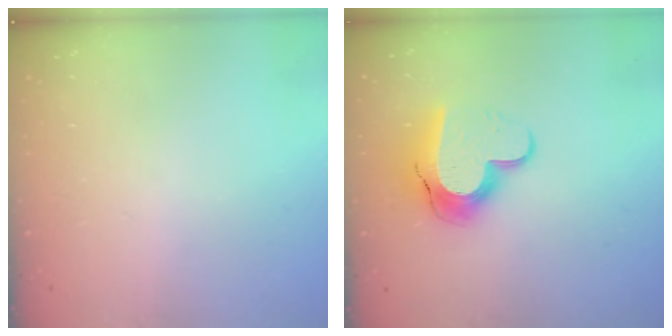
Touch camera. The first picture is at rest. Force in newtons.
{"total": 13.7, "press": 13.6, "slide": 1.0}